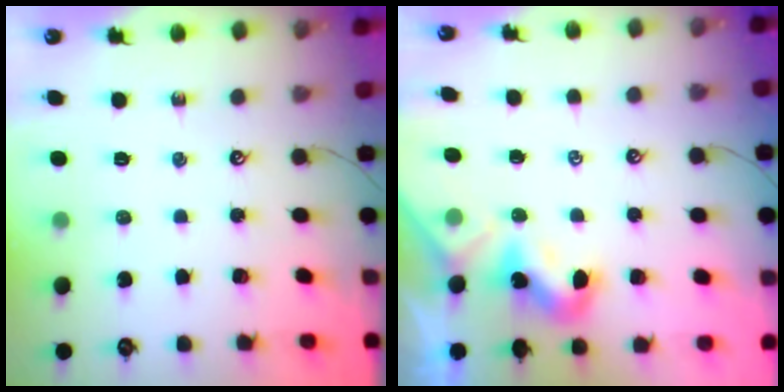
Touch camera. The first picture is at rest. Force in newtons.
{"total": 1.8, "press": 1.8, "slide": 0.5}